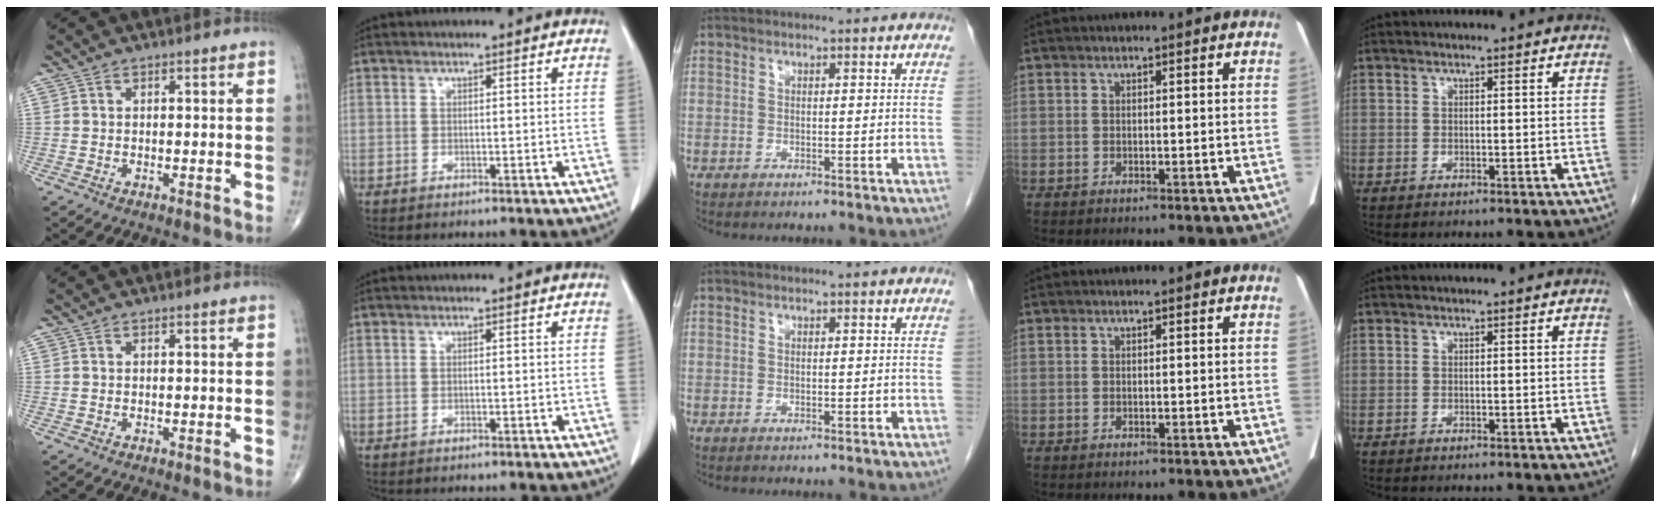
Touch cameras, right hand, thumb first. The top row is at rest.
{}